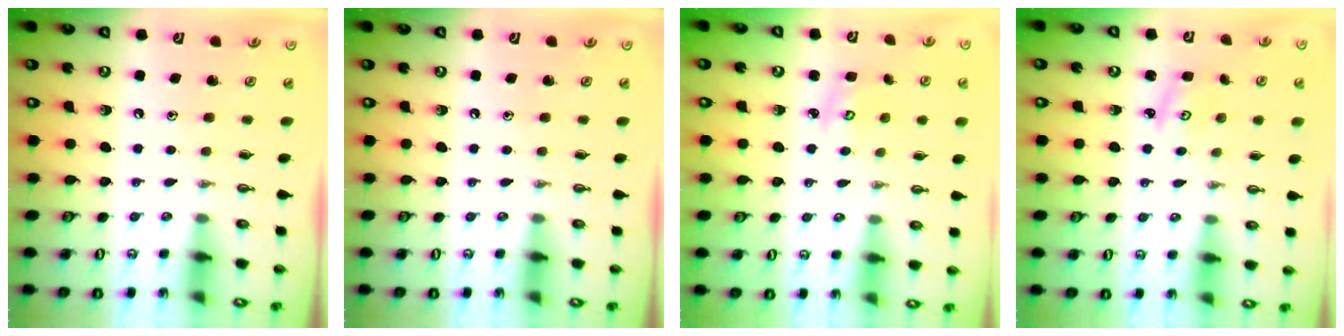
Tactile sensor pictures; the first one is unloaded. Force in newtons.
{"total": 0.0}
{"total": 2.9, "press": 2.8, "slide": 0.3}
{"total": 2.6, "press": 2.6, "slide": 0.4}